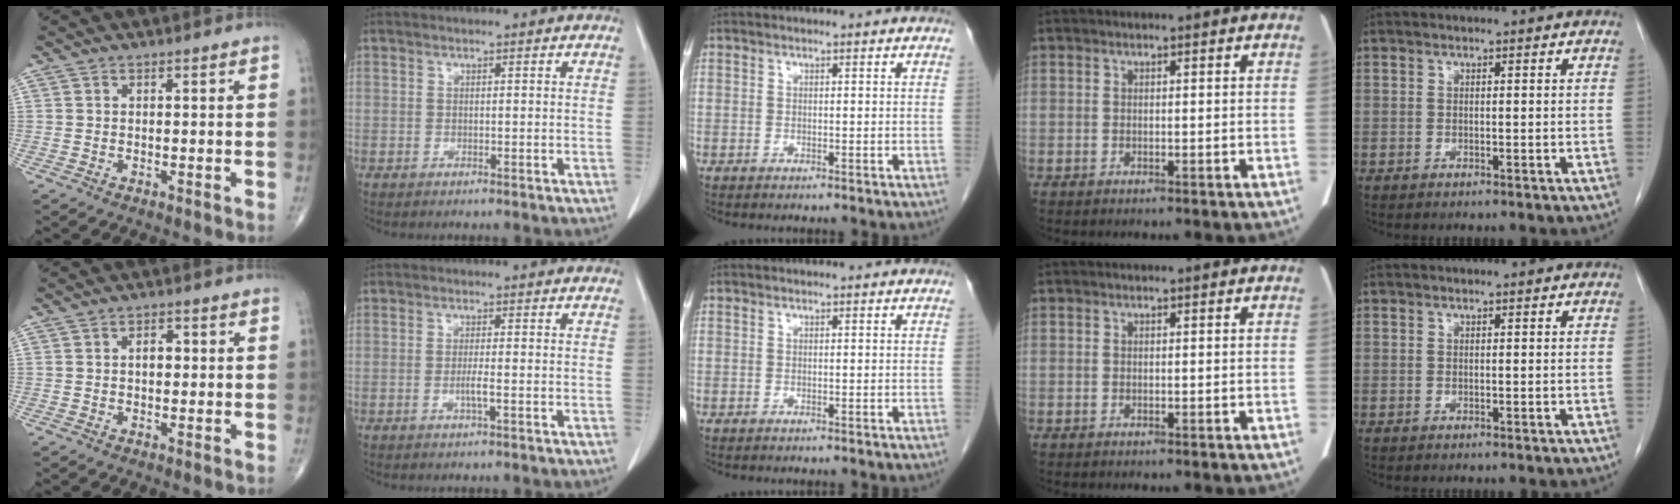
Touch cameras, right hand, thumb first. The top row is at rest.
{"thumb": {"total": 2.5, "force": [0.2, 1.6, 1.9], "torque": [-0.021, 0.008, 0.000]}, "index": {"total": 2.0, "force": [-0.7, 0.1, 1.9], "torque": [-0.039, -0.001, -0.013]}}